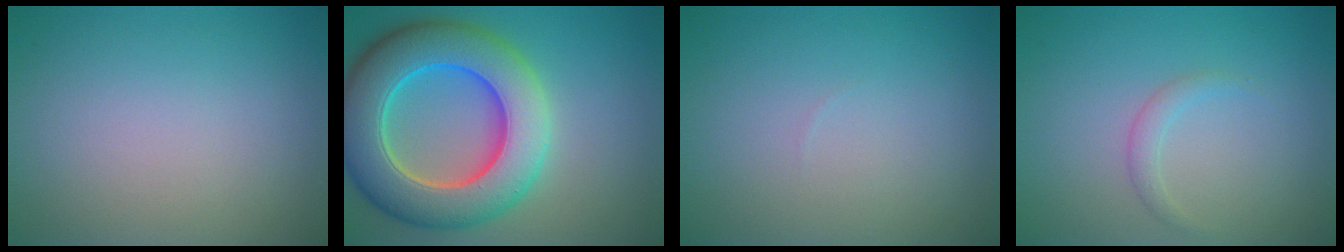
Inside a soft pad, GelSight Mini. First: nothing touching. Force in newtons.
{"total": 11.5, "press": 11.5, "slide": 0.9}
{"total": 0.0}
{"total": 1.1, "press": 1.1, "slide": 0.1}